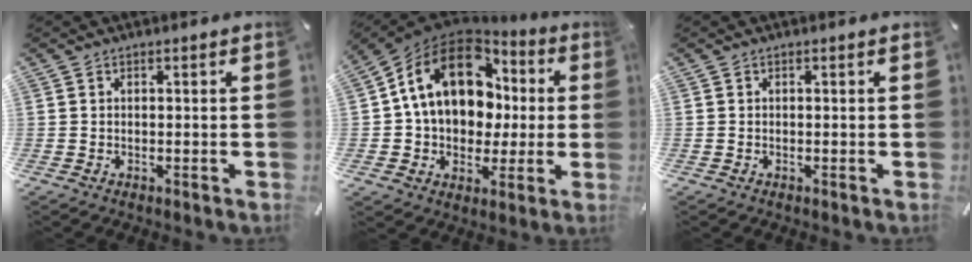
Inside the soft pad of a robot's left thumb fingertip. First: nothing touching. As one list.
[{"total": 17.3, "force": [4.3, 13.2, 10.3], "torque": [-0.199, -0.011, 0.081]}, {"total": 0.0}]